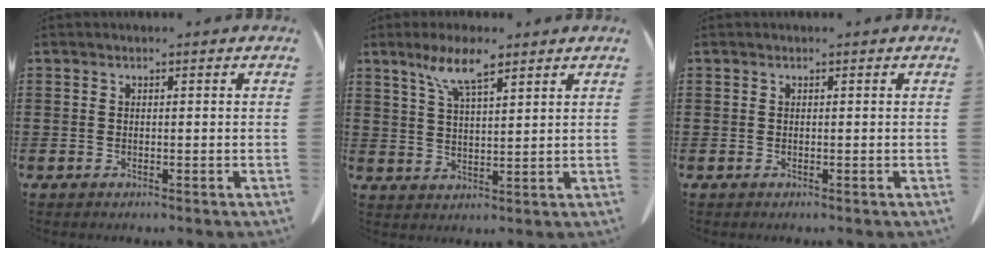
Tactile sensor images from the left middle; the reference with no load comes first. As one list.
[{"total": 7.4, "force": [4.9, 1.6, 5.3], "torque": [-0.117, -0.002, 0.085]}, {"total": 0.0}]